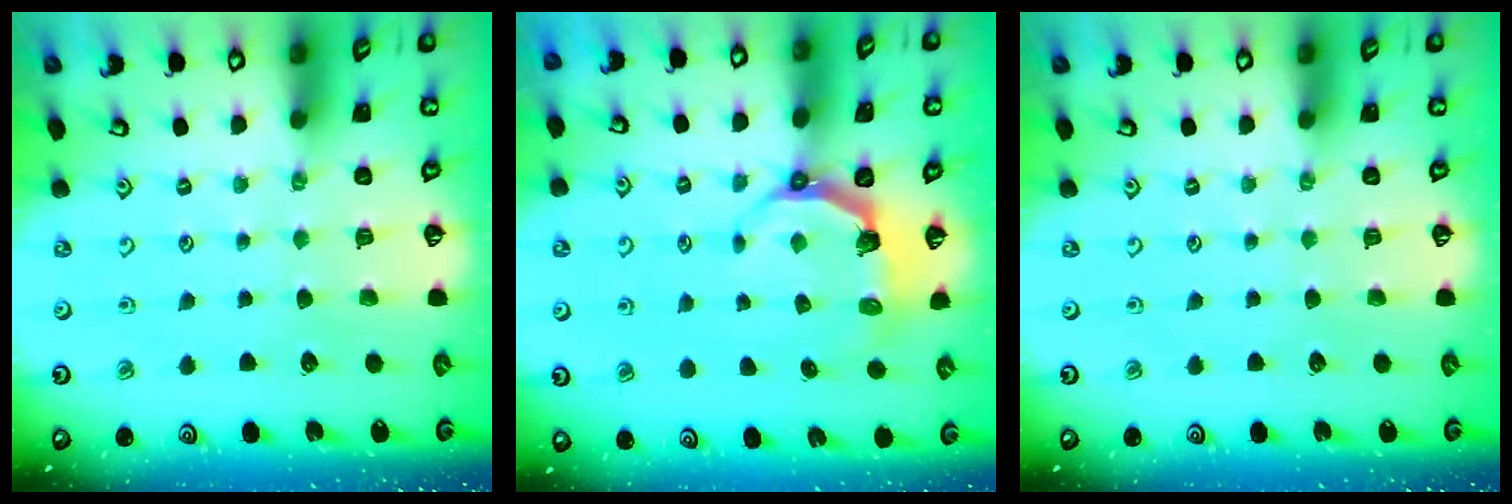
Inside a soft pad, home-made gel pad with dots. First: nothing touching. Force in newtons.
{"total": 5.0, "press": 3.4, "slide": 3.6}
{"total": 0.0}